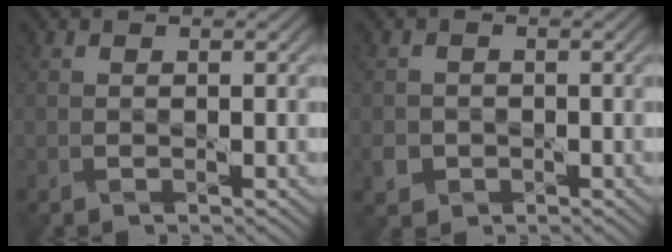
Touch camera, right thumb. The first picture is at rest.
{"total": 2.1, "force": [-0.8, 1.9, 0.4], "torque": [-0.015, -0.005, -0.015]}